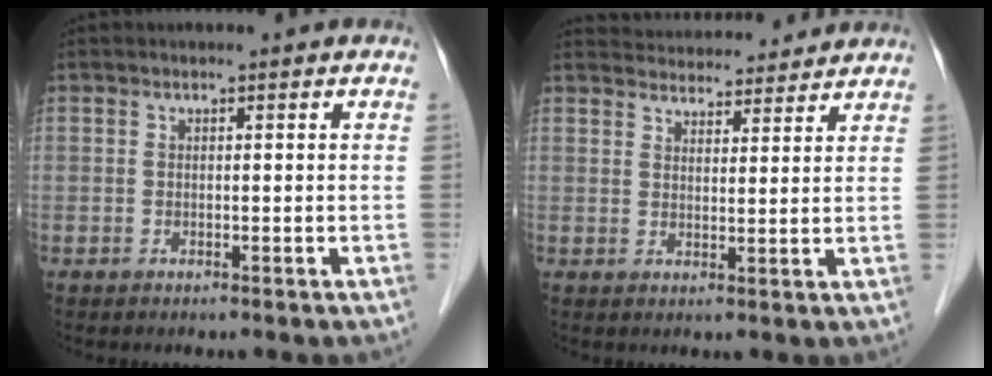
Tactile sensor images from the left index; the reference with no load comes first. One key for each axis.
{"total": 10.4, "fx": 10.1, "fy": 2.1, "fz": 1.7, "tx": -0.016, "ty": 0.022, "tz": 0.132}